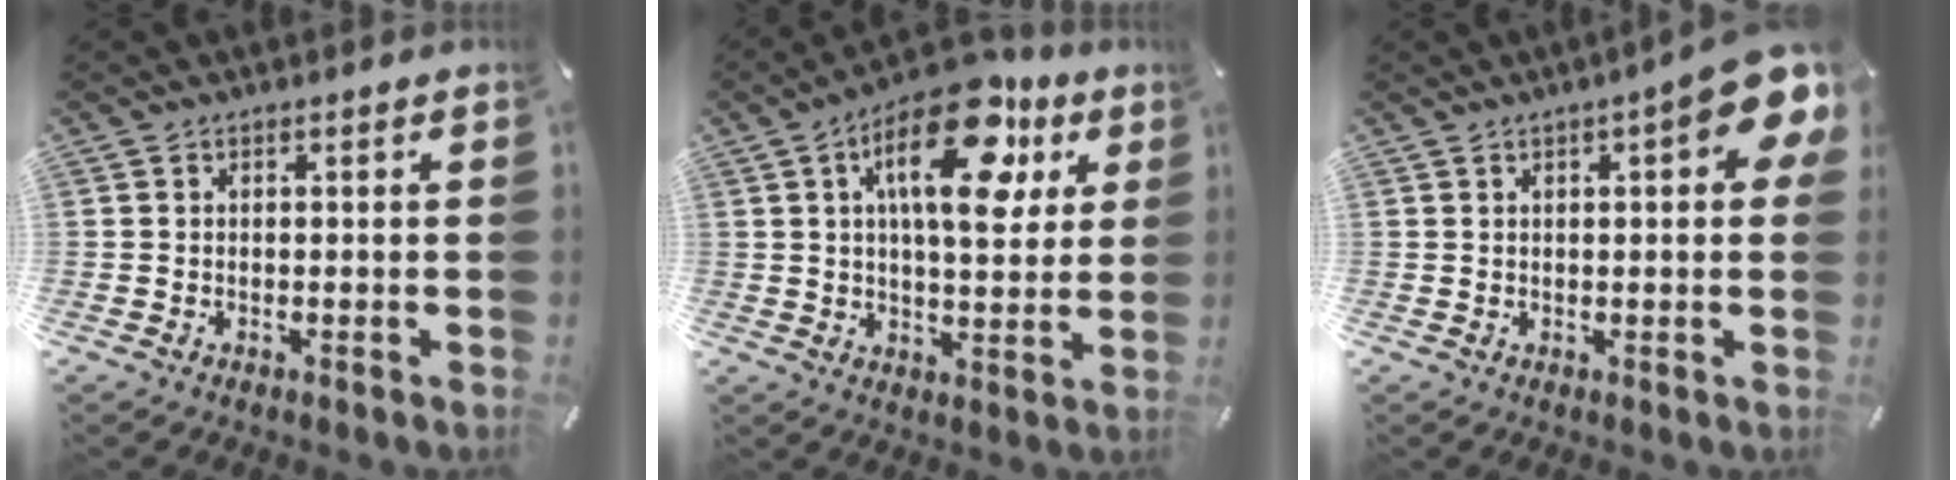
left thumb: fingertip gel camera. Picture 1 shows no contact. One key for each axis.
{"total": 19.3, "fx": 8.6, "fy": 8.8, "fz": 14.9, "tx": -0.224, "ty": -0.028, "tz": 0.138}
{"total": 10.2, "fx": 4.4, "fy": 2.9, "fz": 8.8, "tx": -0.118, "ty": -0.019, "tz": 0.071}